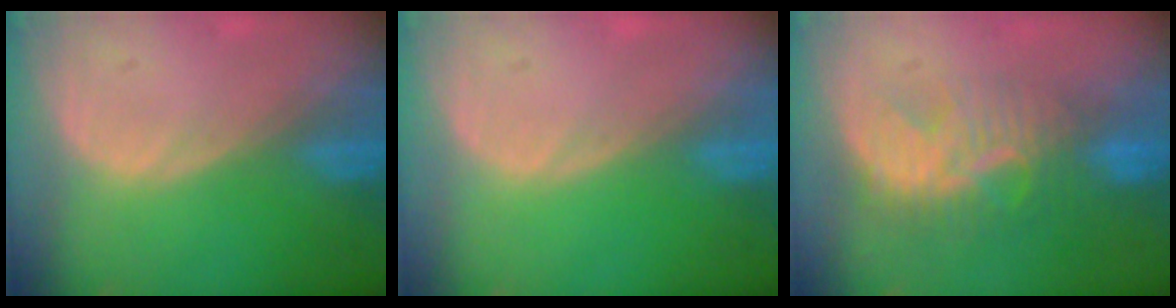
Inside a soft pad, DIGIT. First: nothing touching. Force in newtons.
{"total": 0.0}
{"total": 8.0, "press": 7.8, "slide": 2.1}